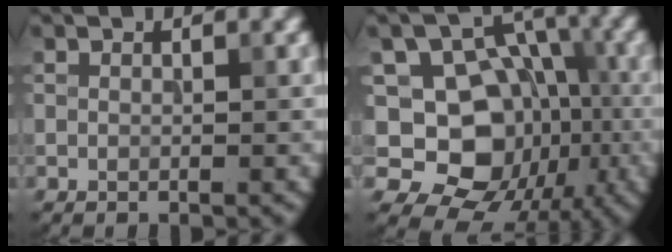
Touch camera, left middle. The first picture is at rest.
{"total": 11.5, "force": [-1.8, 9.3, 6.5], "torque": [-0.084, 0.004, -0.045]}